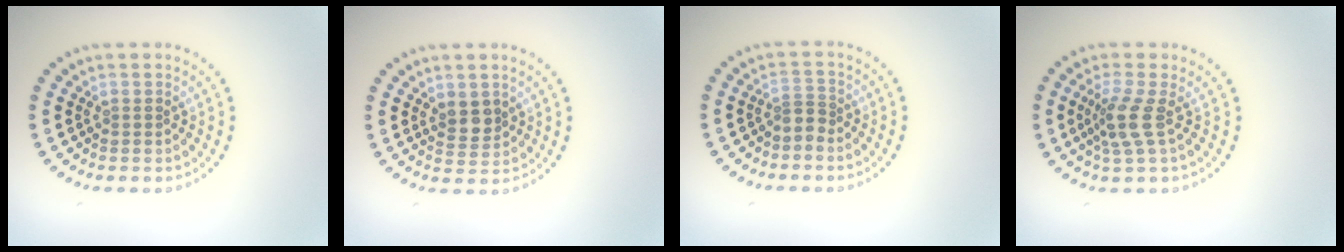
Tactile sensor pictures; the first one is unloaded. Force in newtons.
{"total": 2.1, "press": 1.9, "slide": 0.8}
{"total": 1.3, "press": 0.8, "slide": 1.0}
{"total": 2.7, "press": 2.1, "slide": 1.7}